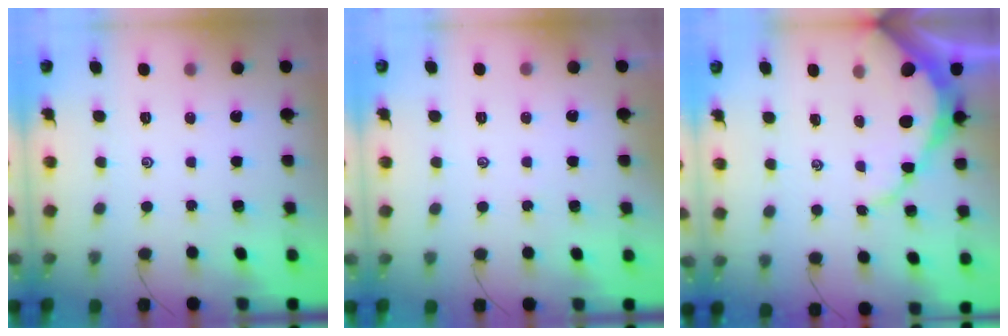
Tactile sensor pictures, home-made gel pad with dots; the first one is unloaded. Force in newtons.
{"total": 1.9, "press": 1.8, "slide": 0.4}
{"total": 8.4, "press": 8.3, "slide": 0.8}